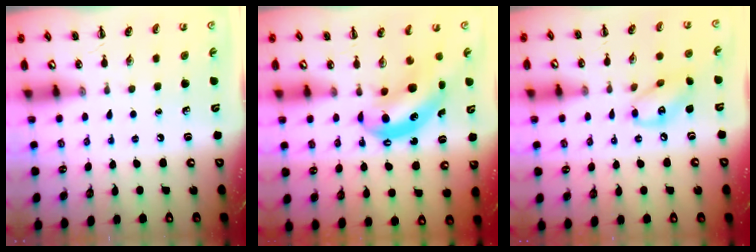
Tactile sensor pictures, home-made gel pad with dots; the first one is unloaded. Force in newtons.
{"total": 7.1, "press": 7.0, "slide": 1.2}
{"total": 9.5, "press": 9.4, "slide": 1.3}